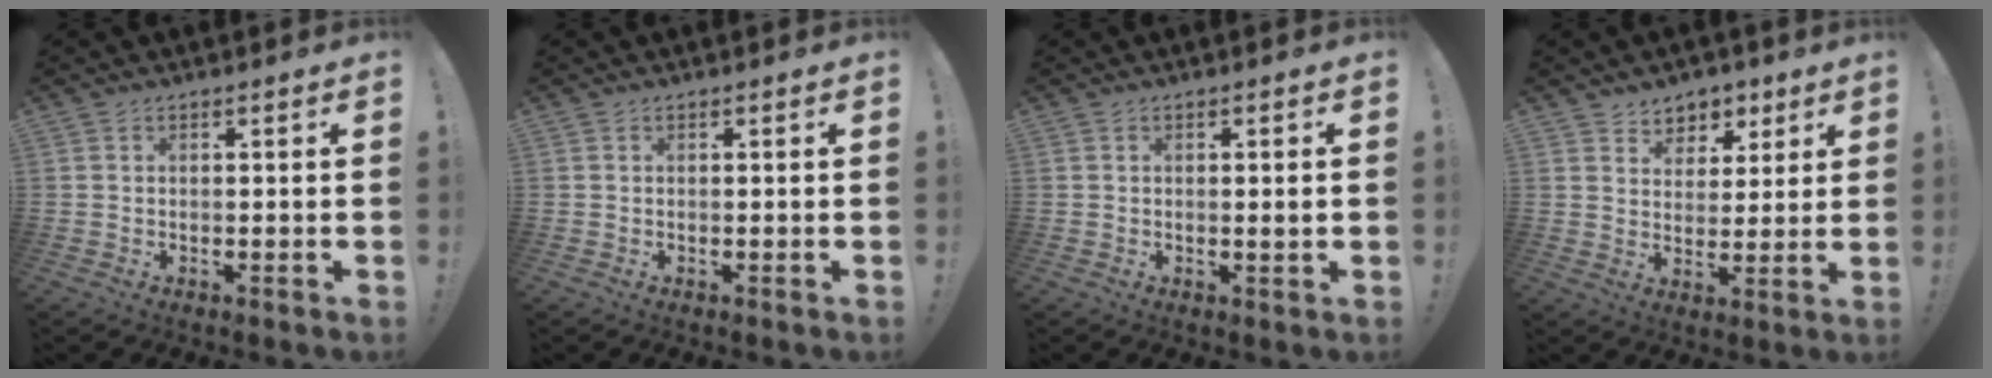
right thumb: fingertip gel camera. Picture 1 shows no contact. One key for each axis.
{"total": 0.0}
{"total": 2.3, "fx": 0.1, "fy": 0.0, "fz": 2.3, "tx": -0.037, "ty": -0.003, "tz": 0.000}
{"total": 6.7, "fx": 4.1, "fy": 5.3, "fz": 0.6, "tx": -0.005, "ty": -0.030, "tz": 0.083}